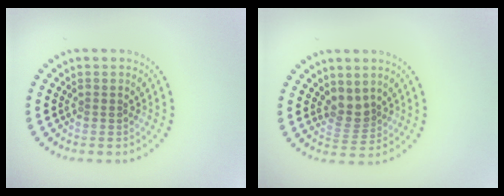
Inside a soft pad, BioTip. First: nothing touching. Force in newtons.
{"total": 2.2, "press": 1.7, "slide": 1.4}